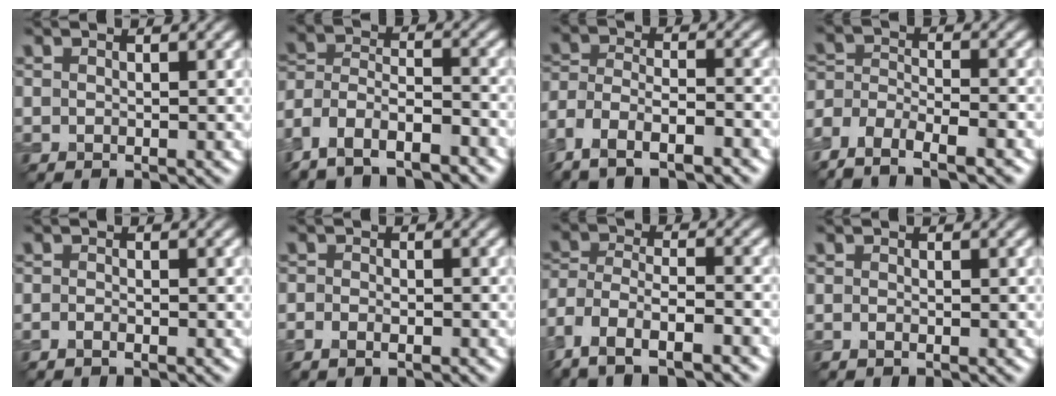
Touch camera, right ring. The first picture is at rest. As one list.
[{"total": 6.9, "force": [-5.8, 2.5, 2.7], "torque": [-0.048, -0.003, -0.111]}, {"total": 7.0, "force": [-5.6, 2.7, 3.4], "torque": [-0.049, -0.005, -0.099]}, {"total": 6.8, "force": [-5.6, 2.7, 2.6], "torque": [-0.035, 0.001, -0.099]}, {"total": 0.5, "force": [-0.5, 0.0, 0.1], "torque": [-0.002, 0.000, -0.012]}, {"total": 1.3, "force": [-0.9, 0.7, 0.6], "torque": [-0.006, 0.002, -0.020]}, {"total": 8.6, "force": [-6.8, 3.3, 4.2], "torque": [-0.072, -0.006, -0.109]}, {"total": 0.0}]